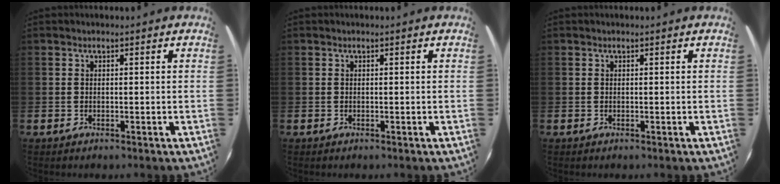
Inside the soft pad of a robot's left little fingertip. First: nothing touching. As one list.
[{"total": 0.0}, {"total": 0.0}]